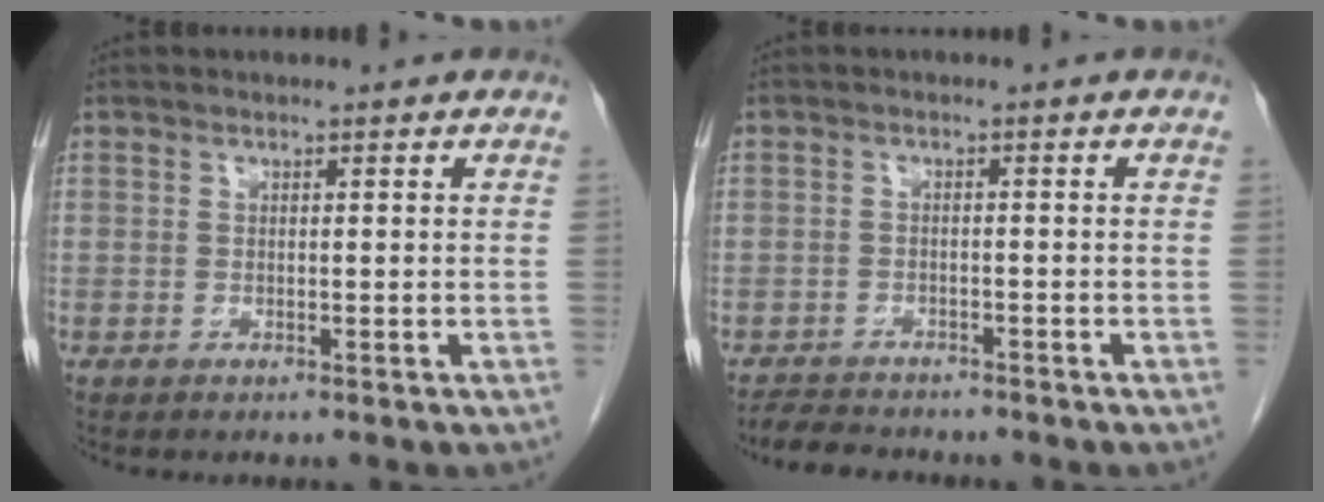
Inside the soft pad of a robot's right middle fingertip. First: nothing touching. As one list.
[{"total": 4.5, "force": [-4.2, 1.4, 0.9], "torque": [-0.020, -0.013, -0.069]}]